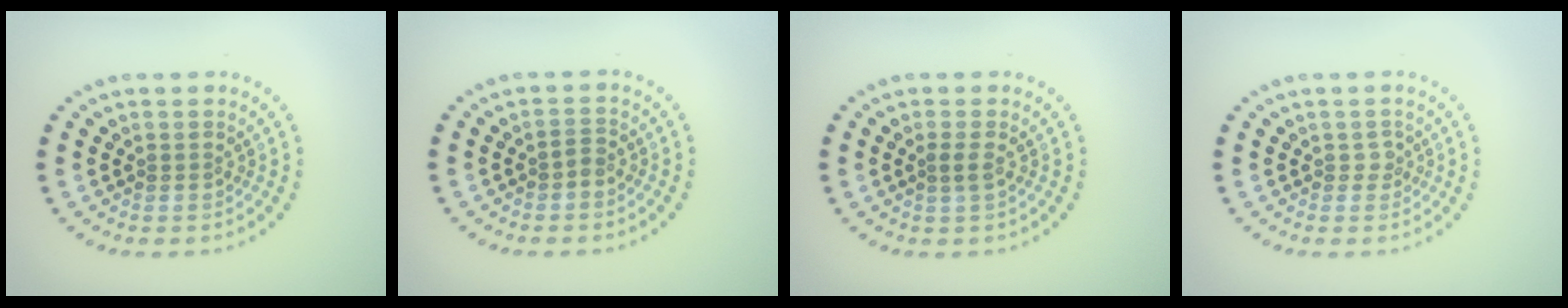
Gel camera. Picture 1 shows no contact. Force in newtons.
{"total": 0.9, "press": 0.7, "slide": 0.5}
{"total": 1.2, "press": 0.9, "slide": 0.8}
{"total": 0.9, "press": 0.7, "slide": 0.6}